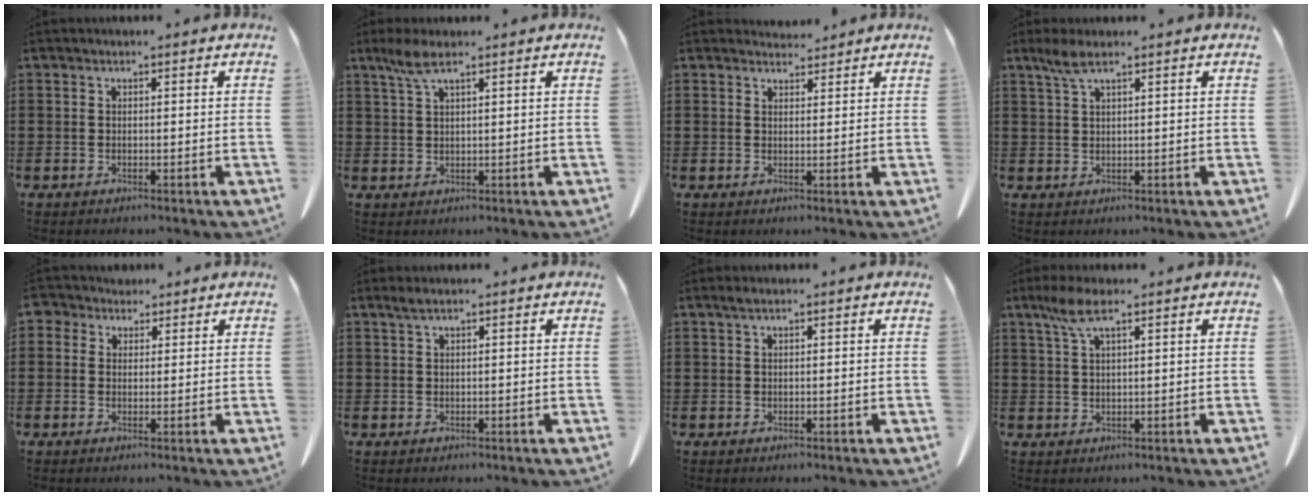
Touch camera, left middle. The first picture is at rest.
{"total": 3.9, "force": [2.3, 0.9, 3.0], "torque": [-0.065, 0.003, 0.042]}
{"total": 2.5, "force": [2.4, 0.6, 0.1], "torque": [-0.001, -0.007, 0.044]}
{"total": 3.1, "force": [2.0, 0.6, 2.4], "torque": [-0.051, 0.003, 0.035]}
{"total": 2.8, "force": [1.8, 2.0, 0.6], "torque": [-0.021, 0.011, 0.034]}
{"total": 1.1, "force": [0.7, 0.0, 0.9], "torque": [-0.019, 0.000, 0.013]}
{"total": 0.8, "force": [0.5, 0.1, 0.6], "torque": [-0.014, 0.001, 0.009]}
{"total": 5.0, "force": [2.7, 1.2, 4.0], "torque": [-0.091, 0.002, 0.047]}